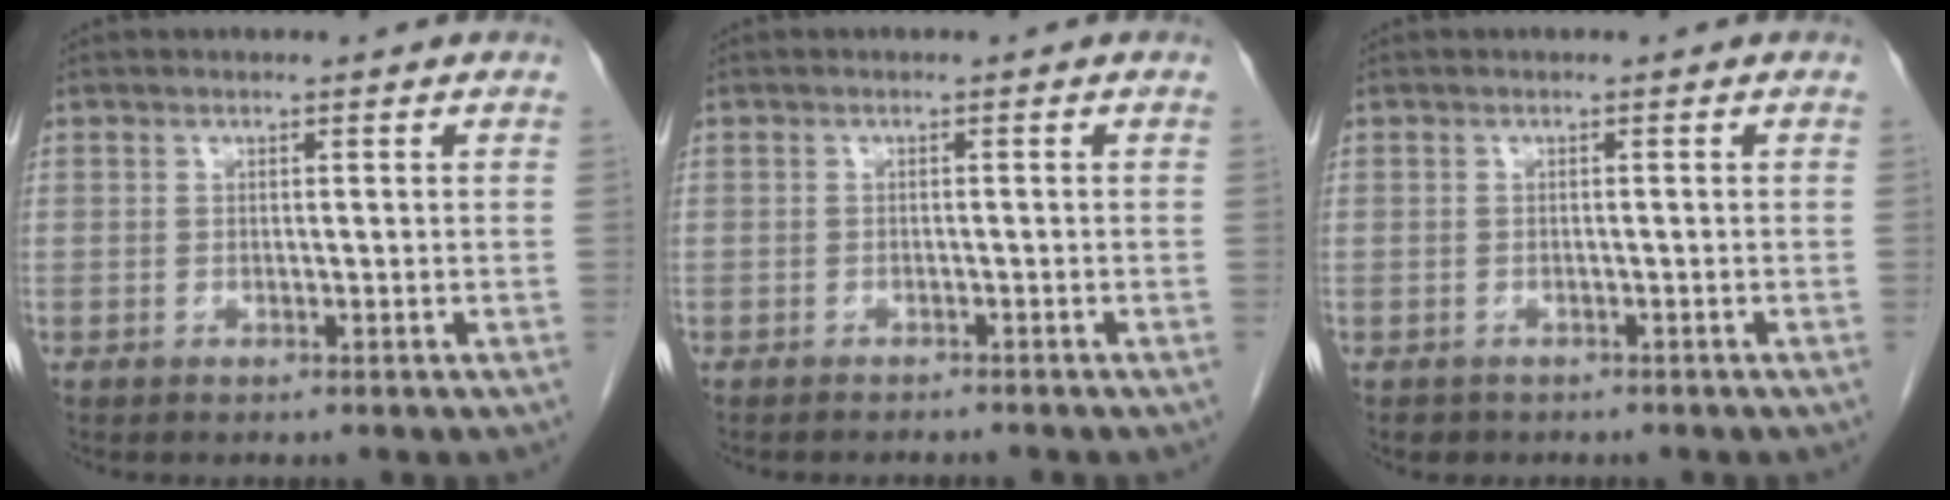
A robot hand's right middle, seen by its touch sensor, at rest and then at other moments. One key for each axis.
{"total": 1.9, "fx": -1.8, "fy": 0.2, "fz": 0.2, "tx": 0.001, "ty": -0.003, "tz": -0.023}
{"total": 1.2, "fx": -0.9, "fy": 0.8, "fz": 0.0, "tx": -0.011, "ty": -0.001, "tz": -0.012}